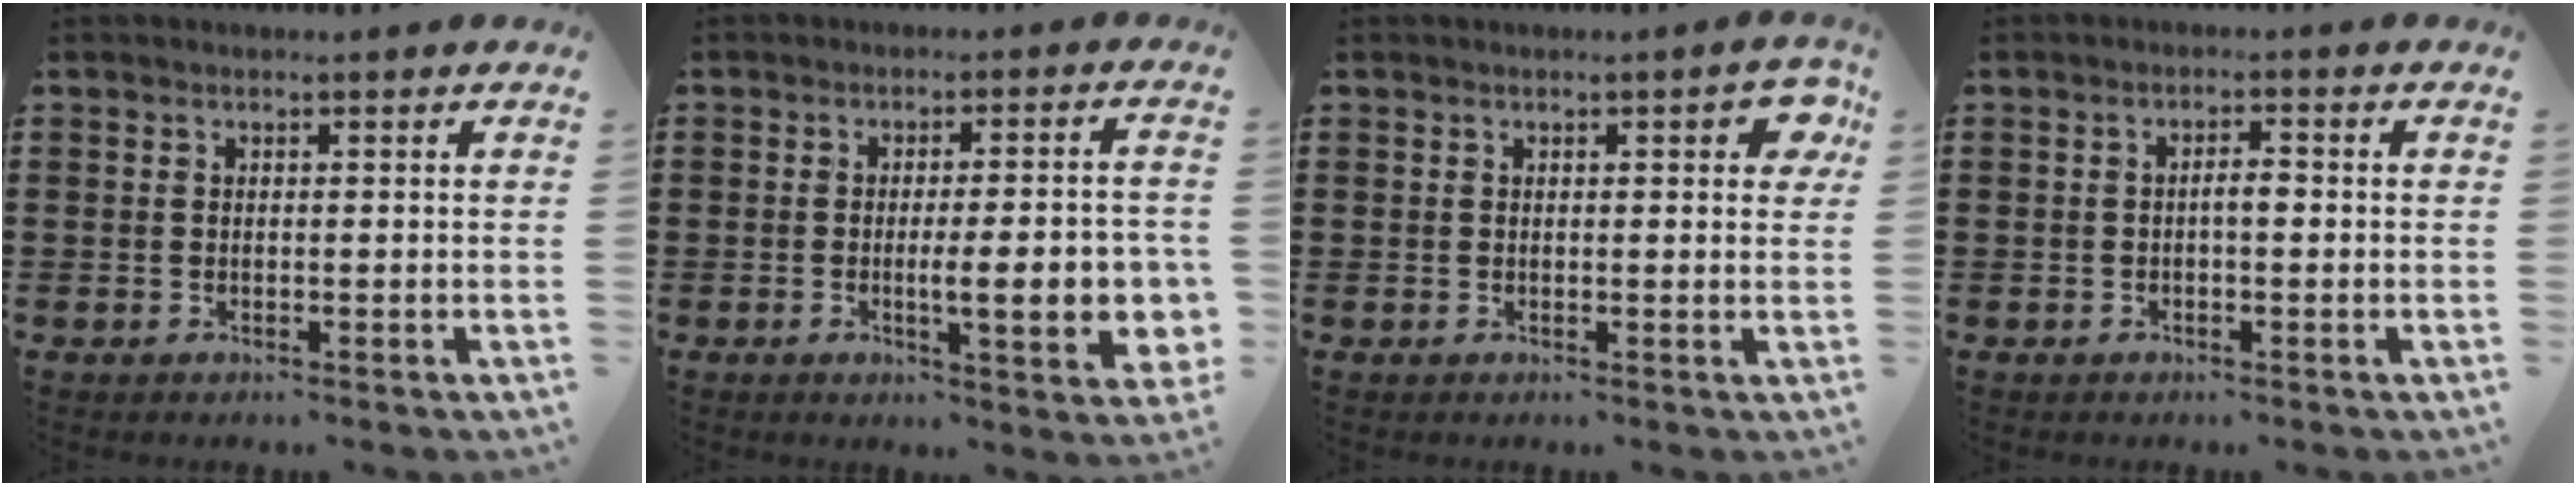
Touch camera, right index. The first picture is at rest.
{"total": 9.1, "force": [-1.6, 1.8, 8.8], "torque": [-0.116, -0.011, -0.027]}
{"total": 3.0, "force": [1.1, 0.9, 2.7], "torque": [-0.032, -0.002, 0.011]}
{"total": 2.1, "force": [-0.3, 0.6, 1.9], "torque": [-0.037, 0.004, -0.008]}